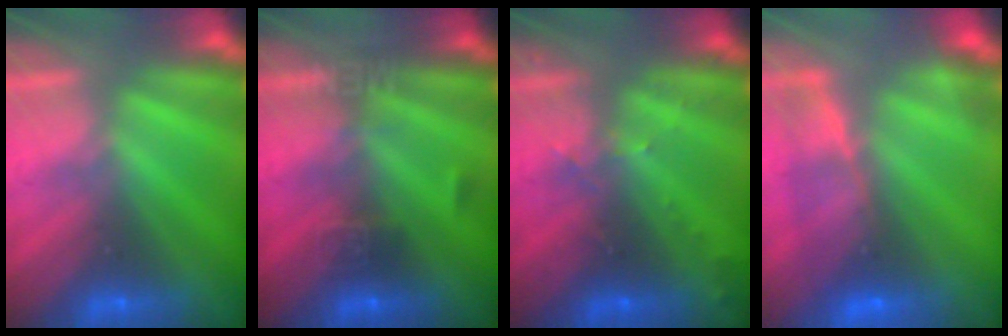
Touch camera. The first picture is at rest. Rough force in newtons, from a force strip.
{"total": 3.2}
{"total": 3.0}
{"total": 10.2}